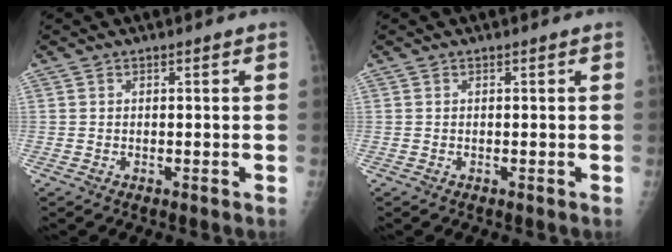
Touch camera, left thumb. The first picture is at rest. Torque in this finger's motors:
{"motor_torque": [0.07, 0.07, 0.00, 0.00, 0.00]}